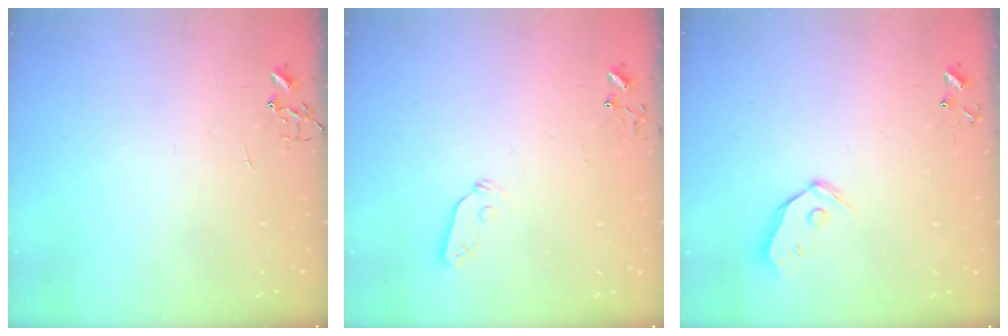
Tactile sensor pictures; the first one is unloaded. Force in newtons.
{"total": 4.6, "press": 4.6, "slide": 0.3}
{"total": 6.9, "press": 6.9, "slide": 0.7}